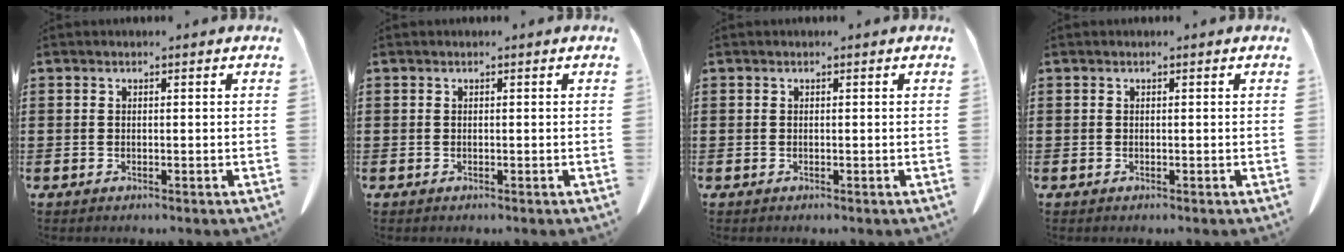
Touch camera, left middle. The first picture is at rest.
{"total": 0.0}
{"total": 0.0}
{"total": 0.0}